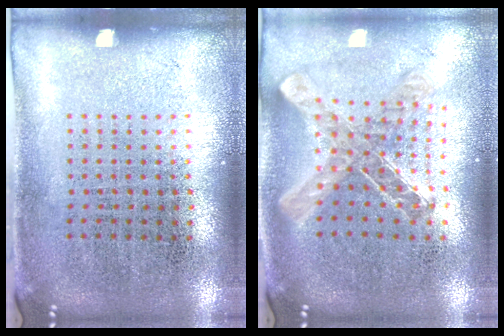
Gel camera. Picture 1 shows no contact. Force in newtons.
{"total": 0.9, "press": 0.9, "slide": 0.1}